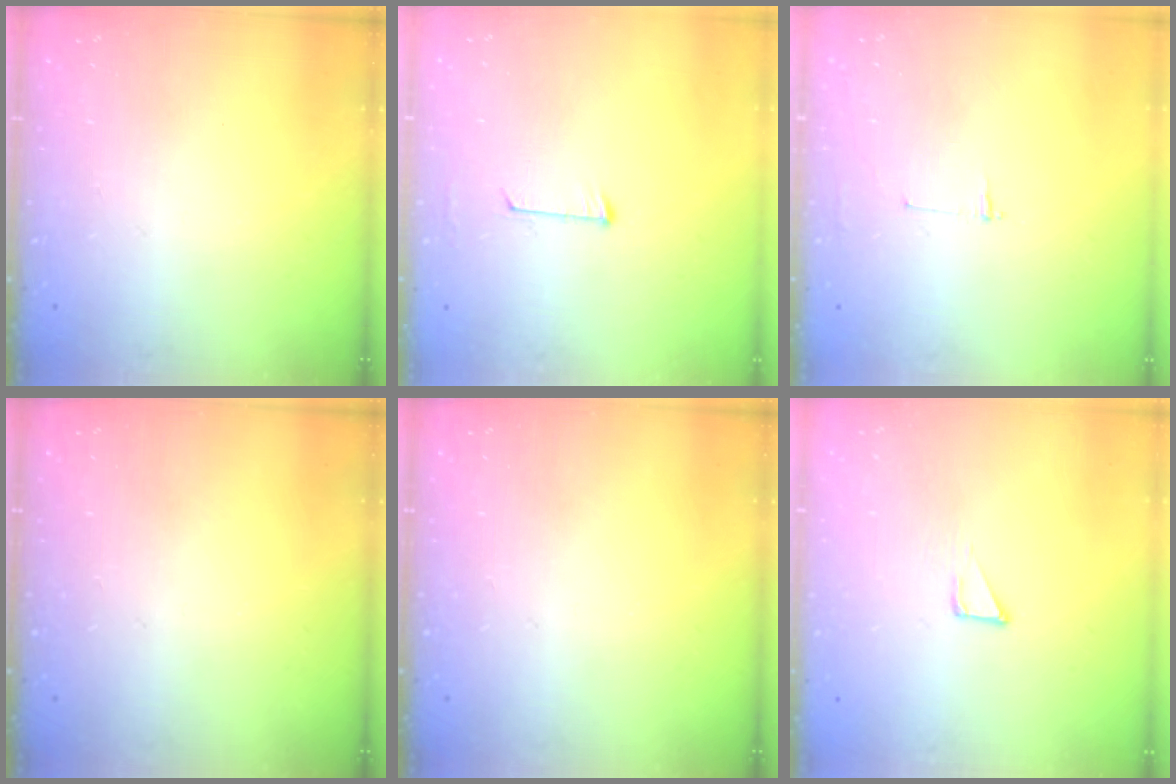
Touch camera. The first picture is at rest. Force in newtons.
{"total": 5.9, "press": 5.9, "slide": 0.4}
{"total": 2.7, "press": 2.7, "slide": 0.3}
{"total": 0.0}
{"total": 0.0}
{"total": 2.1, "press": 2.1, "slide": 0.1}